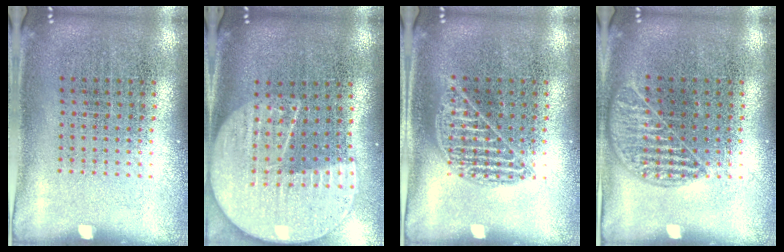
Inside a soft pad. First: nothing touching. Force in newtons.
{"total": 2.3, "press": 2.0, "slide": 1.2}
{"total": 0.9, "press": 0.9, "slide": 0.0}
{"total": 1.1, "press": 1.0, "slide": 0.4}